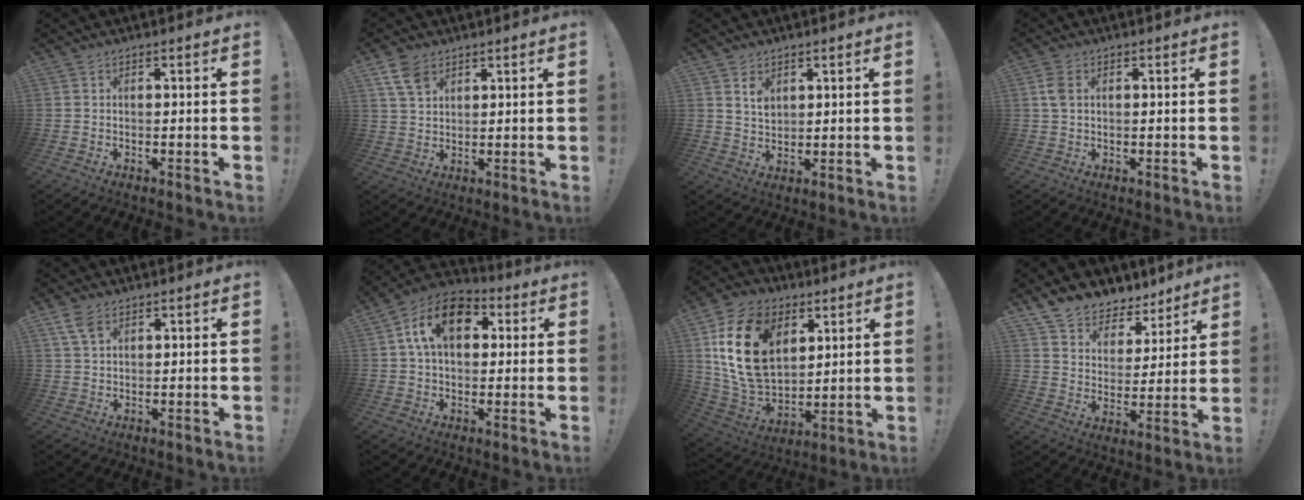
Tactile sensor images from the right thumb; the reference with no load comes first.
{"total": 6.7, "force": [4.0, 4.1, 3.5], "torque": [-0.067, -0.011, 0.079]}
{"total": 4.6, "force": [2.7, 3.0, 2.2], "torque": [-0.025, -0.017, 0.047]}
{"total": 3.7, "force": [1.3, 2.3, 2.6], "torque": [-0.052, 0.005, 0.025]}
{"total": 5.0, "force": [2.9, 2.6, 3.2], "torque": [-0.056, -0.010, 0.054]}
{"total": 15.2, "force": [4.7, 9.9, 10.5], "torque": [-0.166, 0.004, 0.086]}
{"total": 23.3, "force": [7.8, 16.1, 14.9], "torque": [-0.283, -0.038, 0.143]}
{"total": 8.8, "force": [7.4, 4.8, 1.2], "torque": [-0.033, -0.065, 0.140]}